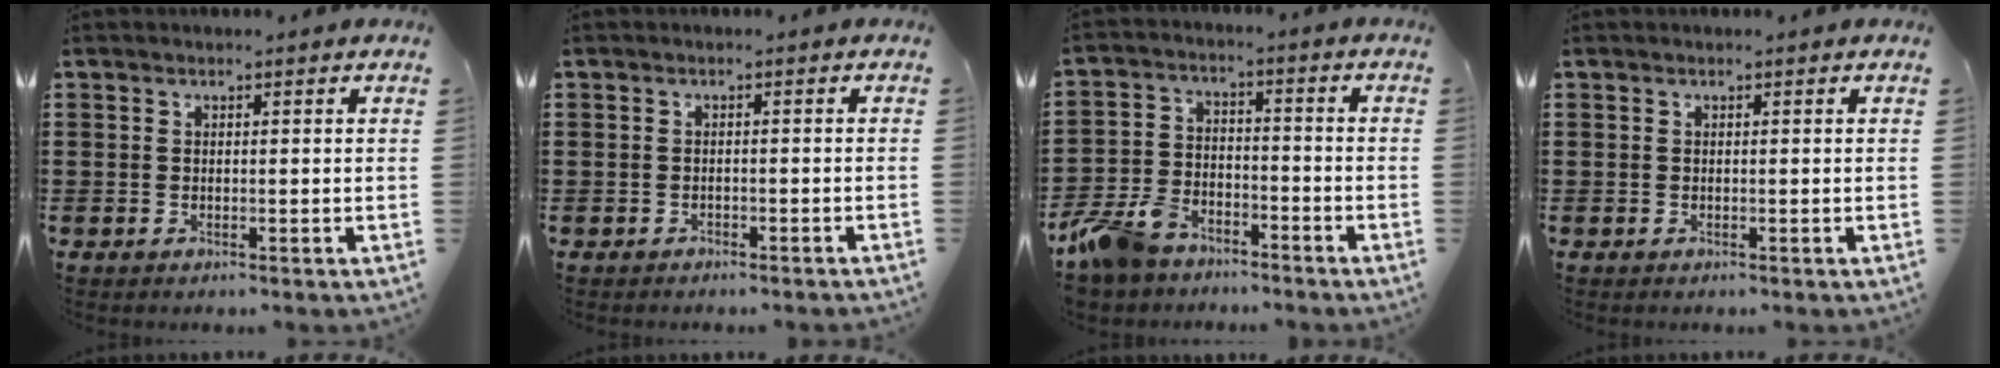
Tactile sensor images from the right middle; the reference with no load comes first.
{"total": 0.9, "force": [-0.8, 0.3, -0.1], "torque": [-0.001, 0.002, -0.018]}
{"total": 7.9, "force": [-6.8, 3.1, 2.5], "torque": [-0.082, 0.011, -0.141]}
{"total": 0.0}